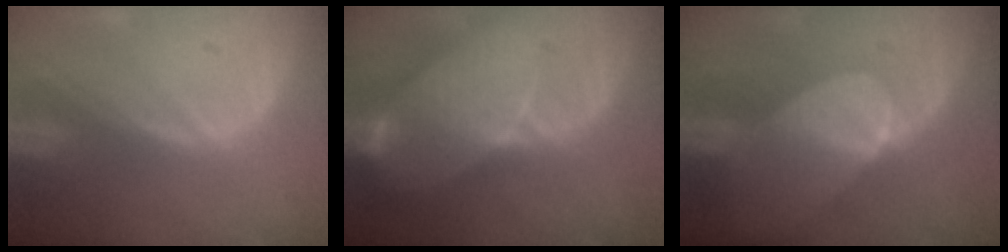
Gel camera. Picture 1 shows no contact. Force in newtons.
{"total": 8.2, "press": 7.9, "slide": 2.2}
{"total": 7.4, "press": 6.8, "slide": 2.8}